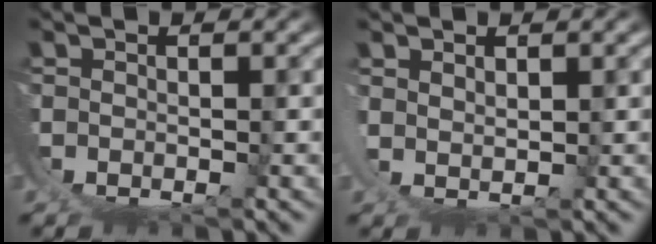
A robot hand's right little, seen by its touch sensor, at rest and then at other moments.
{"total": 2.3, "force": [2.2, 0.2, 0.6], "torque": [-0.017, 0.001, 0.038]}